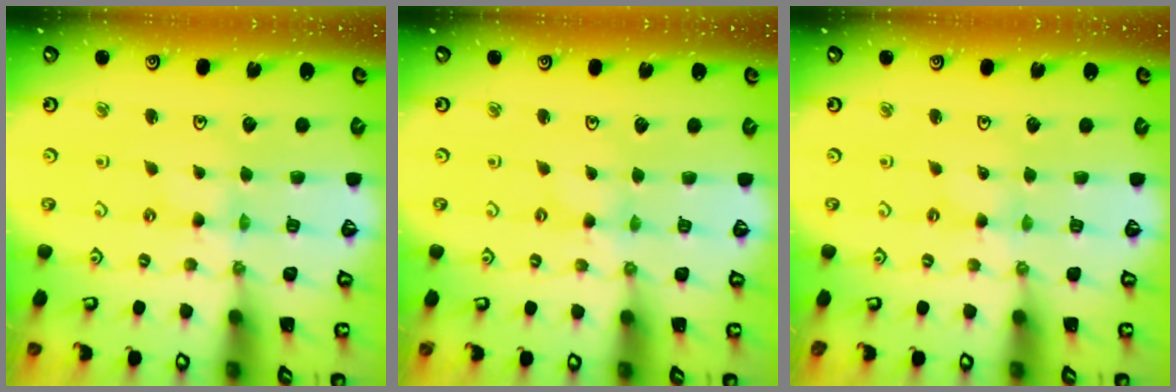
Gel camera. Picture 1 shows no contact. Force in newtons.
{"total": 0.0}
{"total": 0.0}